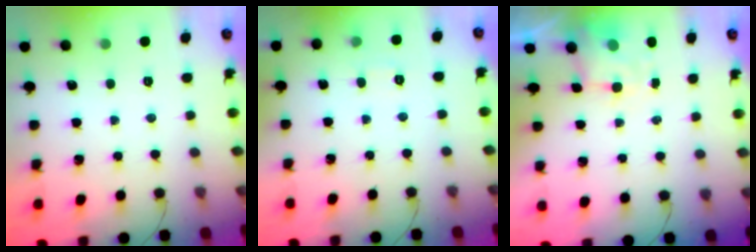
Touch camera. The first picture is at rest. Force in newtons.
{"total": 2.0, "press": 1.7, "slide": 1.0}
{"total": 3.9, "press": 3.8, "slide": 0.9}